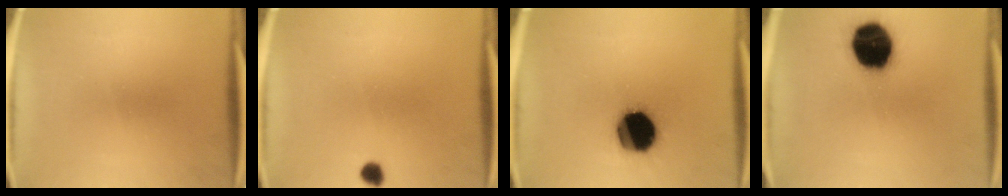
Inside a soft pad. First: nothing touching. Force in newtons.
{"total": 2.0}
{"total": 18.9}
{"total": 18.8}